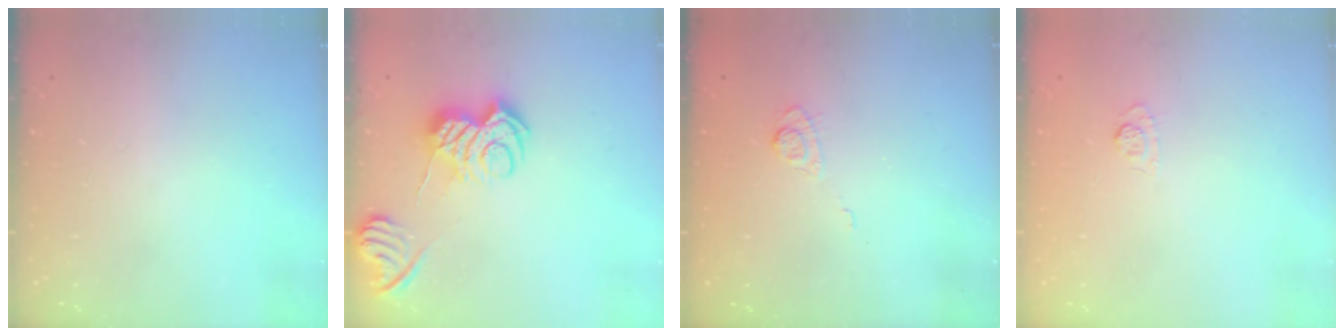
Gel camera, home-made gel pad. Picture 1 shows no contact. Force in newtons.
{"total": 9.7, "press": 9.6, "slide": 0.9}
{"total": 3.4, "press": 3.1, "slide": 1.5}
{"total": 2.1, "press": 1.6, "slide": 1.3}